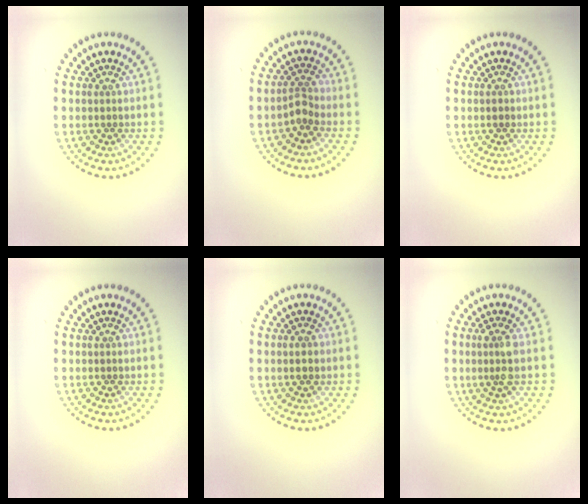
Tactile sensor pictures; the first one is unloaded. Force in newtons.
{"total": 1.7, "press": 1.3, "slide": 1.2}
{"total": 0.7, "press": 0.7, "slide": 0.1}
{"total": 0.0}
{"total": 1.7, "press": 1.7, "slide": 0.1}
{"total": 1.7, "press": 1.5, "slide": 0.9}